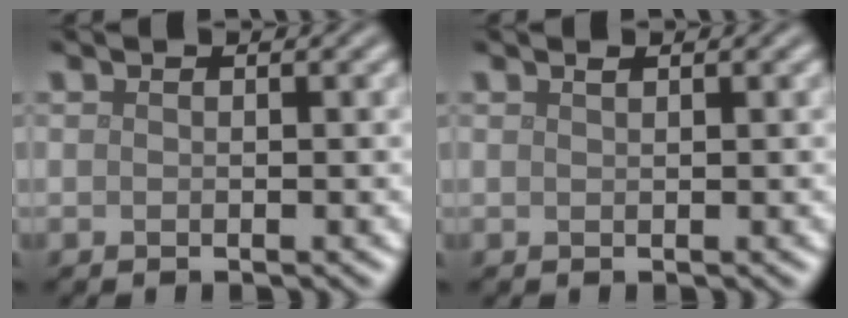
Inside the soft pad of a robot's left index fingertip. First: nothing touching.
{"total": 0.7, "force": [0.5, 0.2, 0.4], "torque": [-0.004, 0.002, 0.009]}